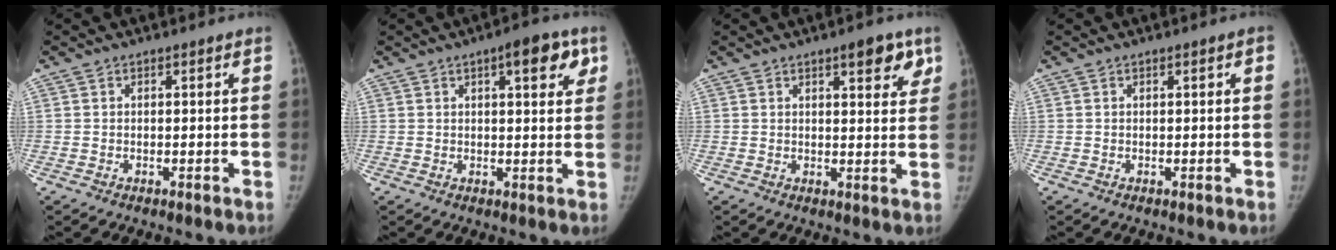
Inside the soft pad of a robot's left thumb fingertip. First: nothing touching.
{"total": 7.6, "force": [3.4, 2.6, 6.2], "torque": [-0.057, -0.007, 0.040]}
{"total": 6.3, "force": [3.6, 2.2, 4.7], "torque": [-0.038, -0.015, 0.044]}
{"total": 0.6, "force": [0.0, 0.2, 0.6], "torque": [-0.008, 0.003, -0.001]}